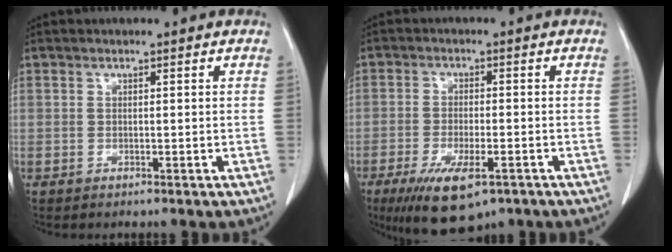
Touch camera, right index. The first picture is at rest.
{"total": 9.8, "force": [-5.7, 3.2, 7.3], "torque": [-0.128, -0.019, -0.088]}